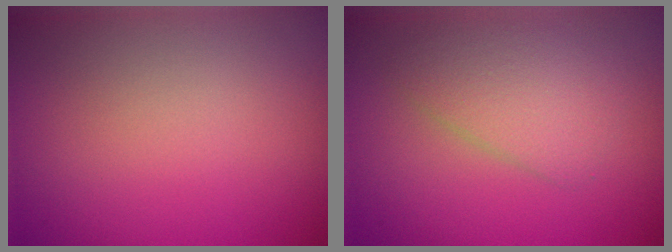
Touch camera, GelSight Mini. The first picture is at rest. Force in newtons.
{"total": 3.0, "press": 3.0, "slide": 0.1}